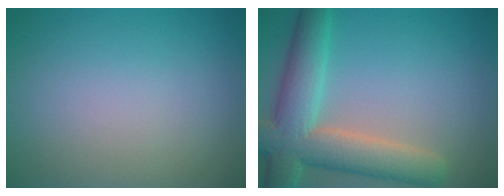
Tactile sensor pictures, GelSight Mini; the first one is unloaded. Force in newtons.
{"total": 8.5, "press": 8.5, "slide": 0.6}